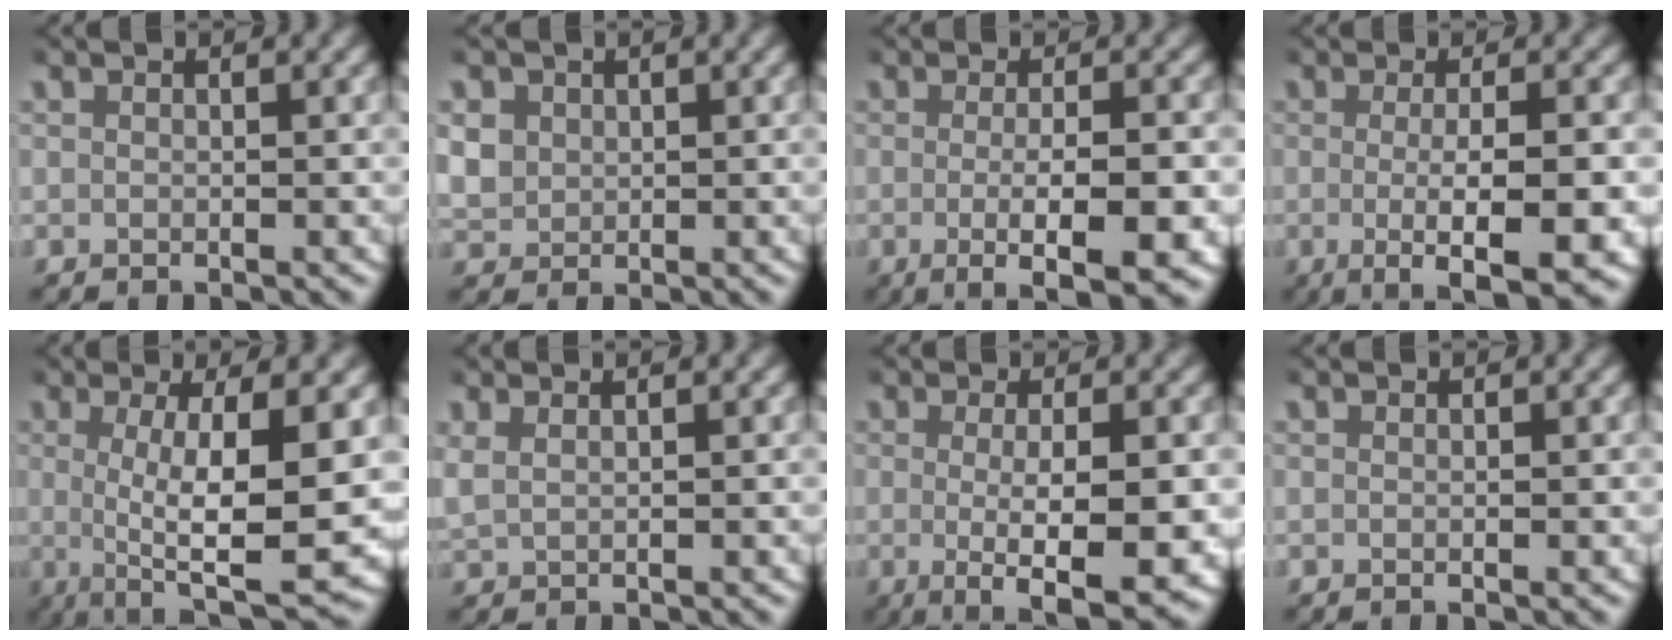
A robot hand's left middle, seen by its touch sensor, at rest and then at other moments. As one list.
[{"total": 3.4, "force": [0.7, 3.0, 1.4], "torque": [-0.049, -0.007, 0.024]}, {"total": 6.3, "force": [-3.0, 1.1, 5.5], "torque": [-0.087, -0.019, -0.035]}, {"total": 6.6, "force": [-2.9, 1.1, 5.9], "torque": [-0.097, -0.022, -0.032]}, {"total": 9.7, "force": [-0.8, 2.7, 9.3], "torque": [-0.148, -0.015, 0.000]}, {"total": 1.9, "force": [1.0, 1.2, 1.2], "torque": [-0.034, 0.002, 0.022]}, {"total": 7.8, "force": [-3.3, 2.2, 6.7], "torque": [-0.110, -0.031, -0.034]}, {"total": 0.0}]